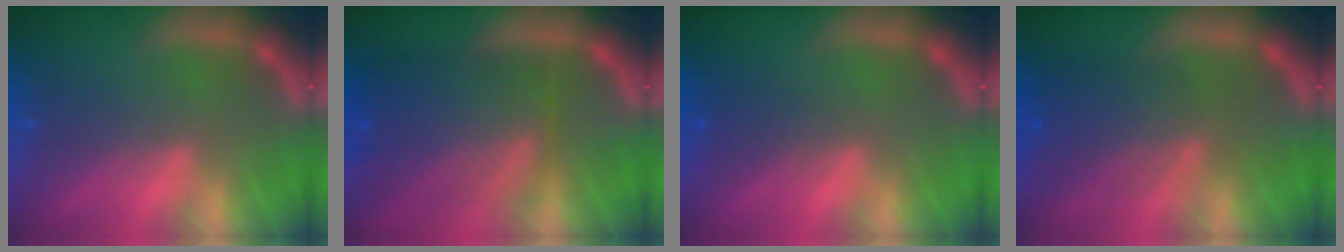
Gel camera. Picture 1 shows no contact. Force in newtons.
{"total": 8.6}
{"total": 1.5}
{"total": 6.1}